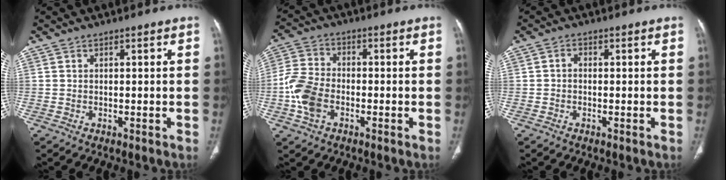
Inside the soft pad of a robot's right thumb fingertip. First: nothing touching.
{"total": 8.8, "force": [-2.7, 5.8, 6.1], "torque": [-0.130, 0.016, -0.059]}
{"total": 0.7, "force": [-0.1, 0.6, 0.4], "torque": [-0.005, 0.002, -0.006]}